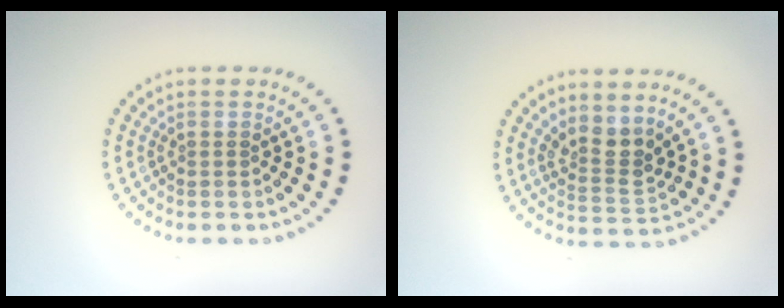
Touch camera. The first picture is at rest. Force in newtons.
{"total": 2.8, "press": 2.1, "slide": 1.8}